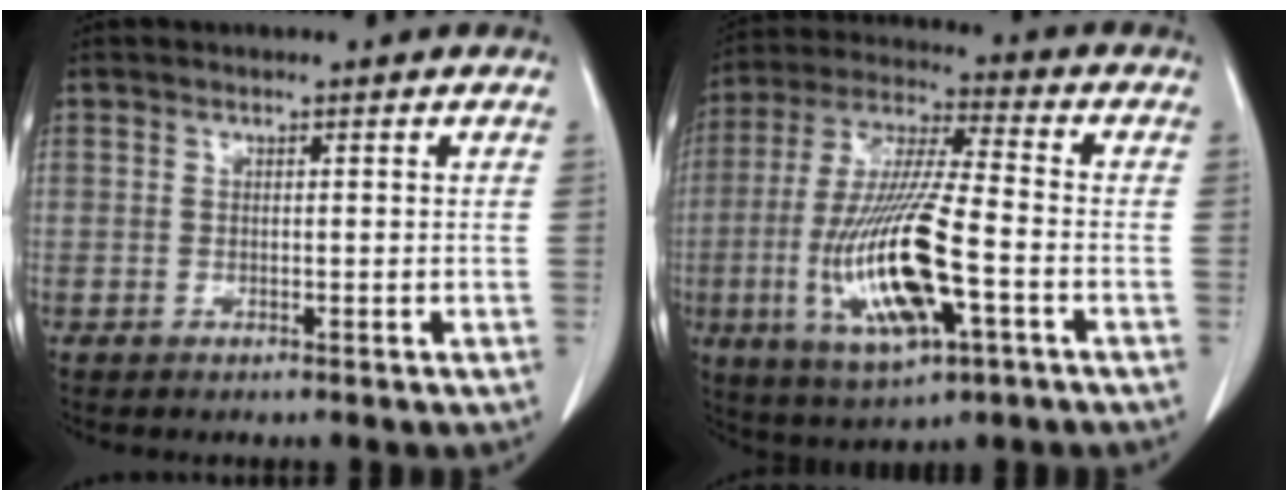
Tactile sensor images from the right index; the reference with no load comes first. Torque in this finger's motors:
{"motor_torque": [2.14, 0.00, 0.60, 0.19]}